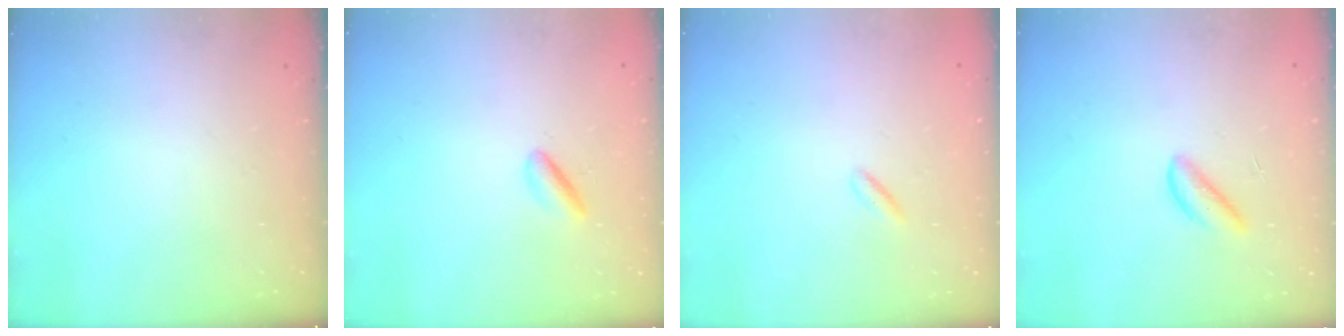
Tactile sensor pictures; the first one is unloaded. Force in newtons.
{"total": 2.0, "press": 1.9, "slide": 0.5}
{"total": 1.3, "press": 1.1, "slide": 0.6}
{"total": 2.7, "press": 2.7, "slide": 0.3}